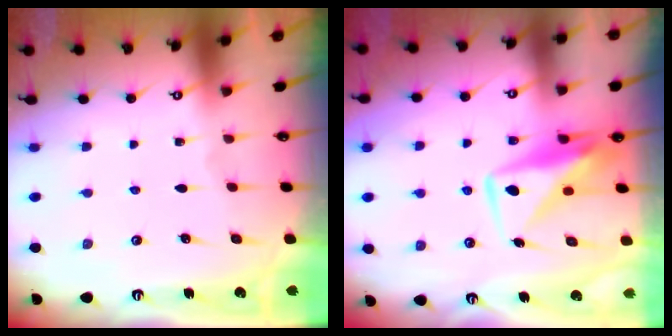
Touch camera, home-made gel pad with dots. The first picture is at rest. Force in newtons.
{"total": 10.1, "press": 10.0, "slide": 0.7}